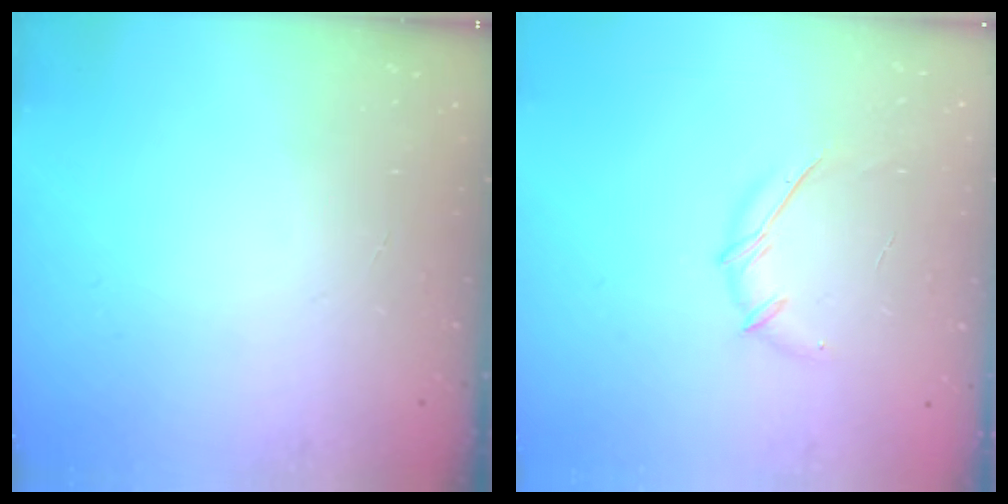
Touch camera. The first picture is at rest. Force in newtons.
{"total": 5.9, "press": 5.7, "slide": 1.3}